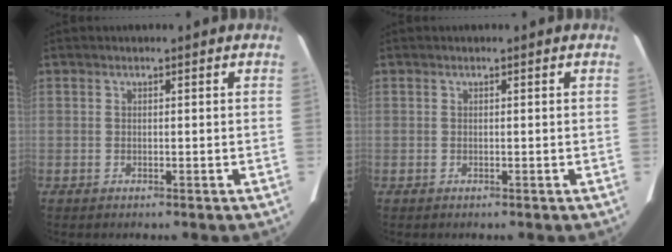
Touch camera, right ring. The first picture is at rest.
{"total": 0.0}